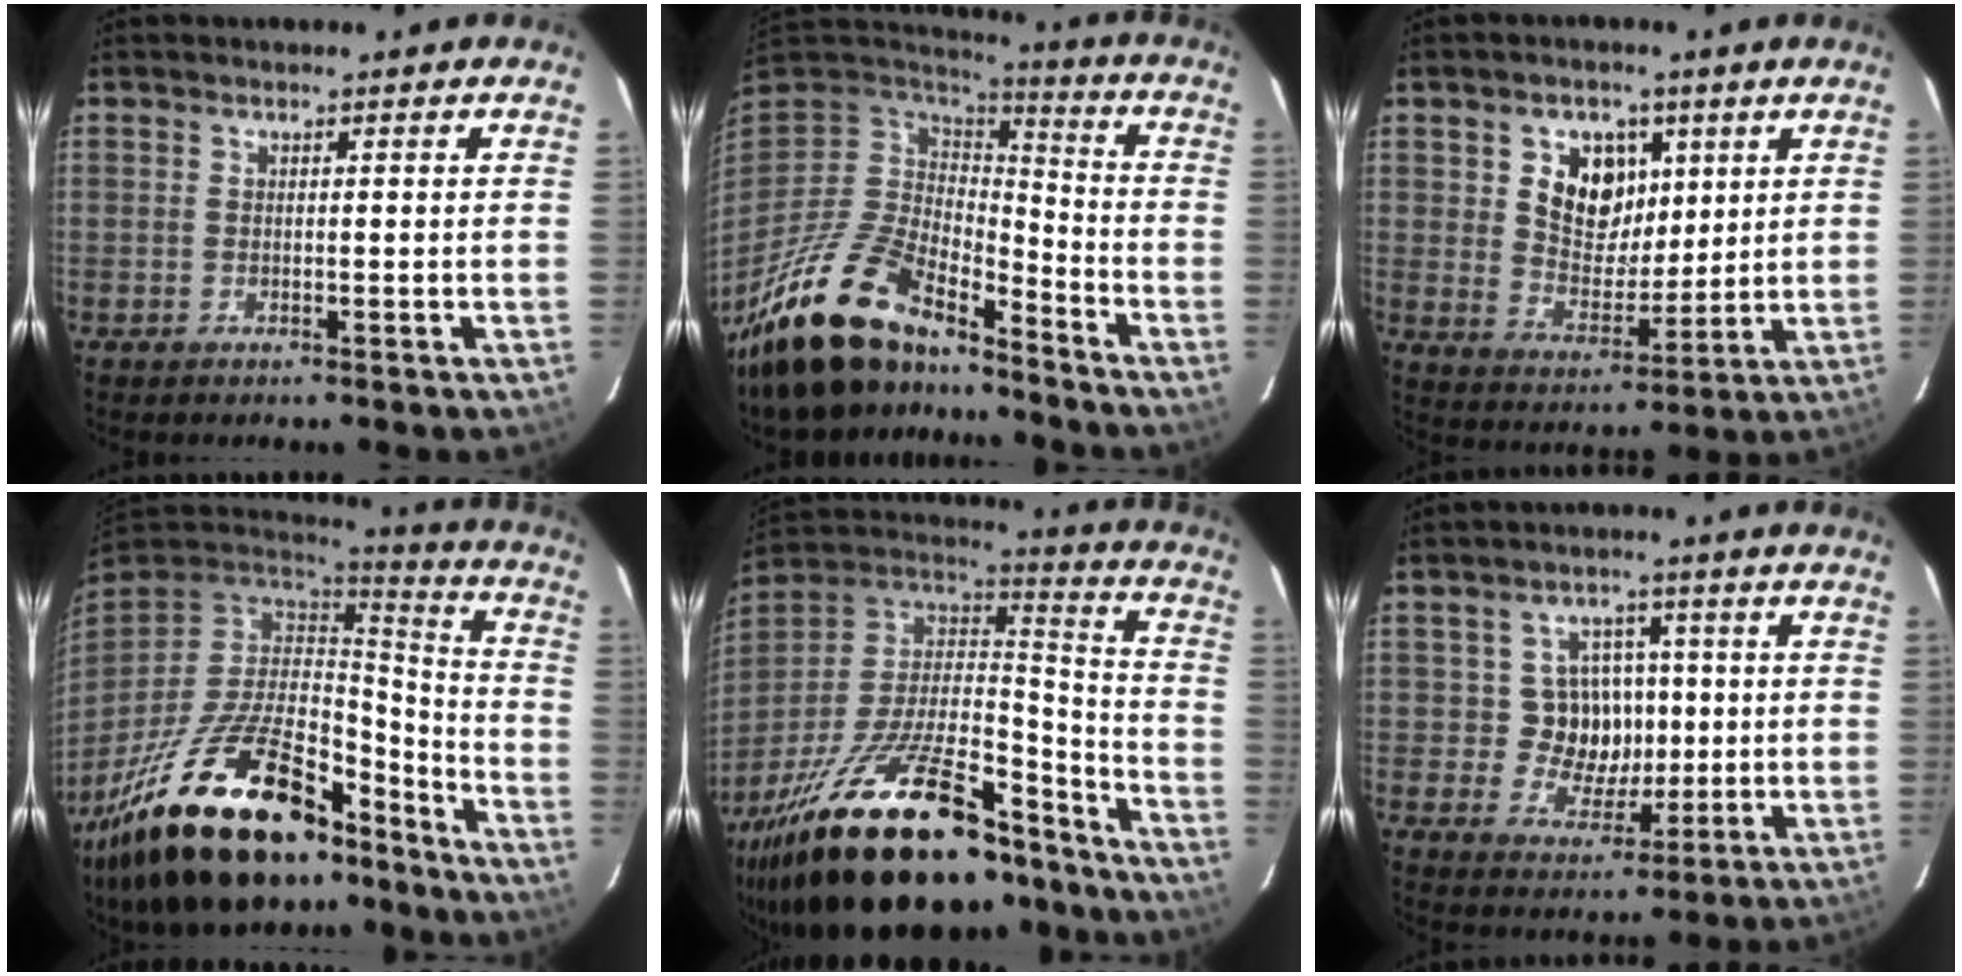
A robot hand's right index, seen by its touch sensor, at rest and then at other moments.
{"total": 20.4, "force": [-15.7, 7.1, 10.9], "torque": [-0.225, -0.031, -0.284]}
{"total": 10.0, "force": [3.5, 7.6, 5.5], "torque": [-0.102, 0.006, 0.069]}
{"total": 30.3, "force": [-20.2, 13.2, 18.3], "torque": [-0.349, -0.005, -0.304]}
{"total": 36.1, "force": [-24.5, 13.4, 22.9], "torque": [-0.415, -0.015, -0.368]}
{"total": 7.9, "force": [0.1, 7.6, 2.4], "torque": [-0.044, 0.009, 0.004]}